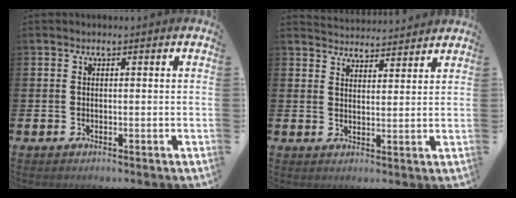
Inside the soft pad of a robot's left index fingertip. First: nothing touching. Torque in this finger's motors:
{"motor_torque": [0.84, -1.30, -0.05, -0.02]}